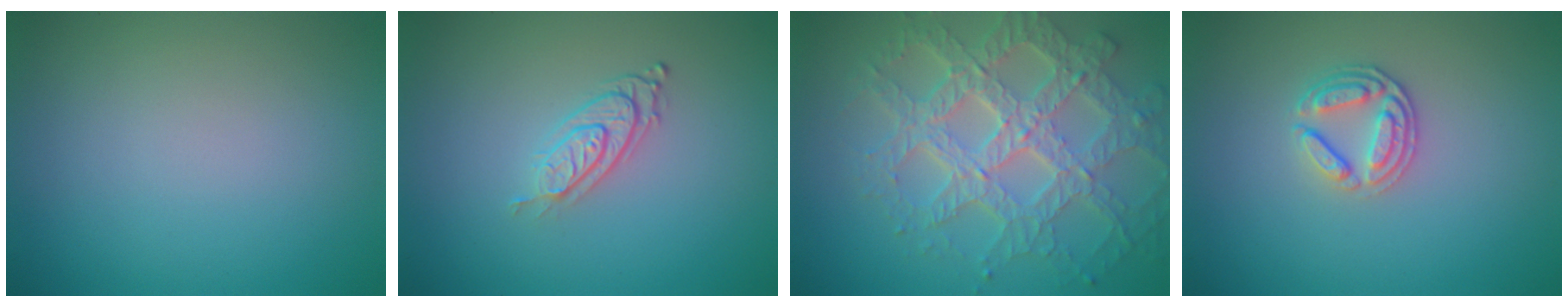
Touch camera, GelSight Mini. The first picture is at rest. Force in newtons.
{"total": 2.9, "press": 1.9, "slide": 2.2}
{"total": 8.1, "press": 6.0, "slide": 5.5}
{"total": 2.6, "press": 2.4, "slide": 1.0}